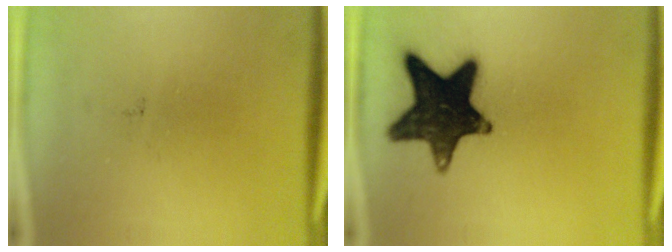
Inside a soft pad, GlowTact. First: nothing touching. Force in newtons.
{"total": 16.8}